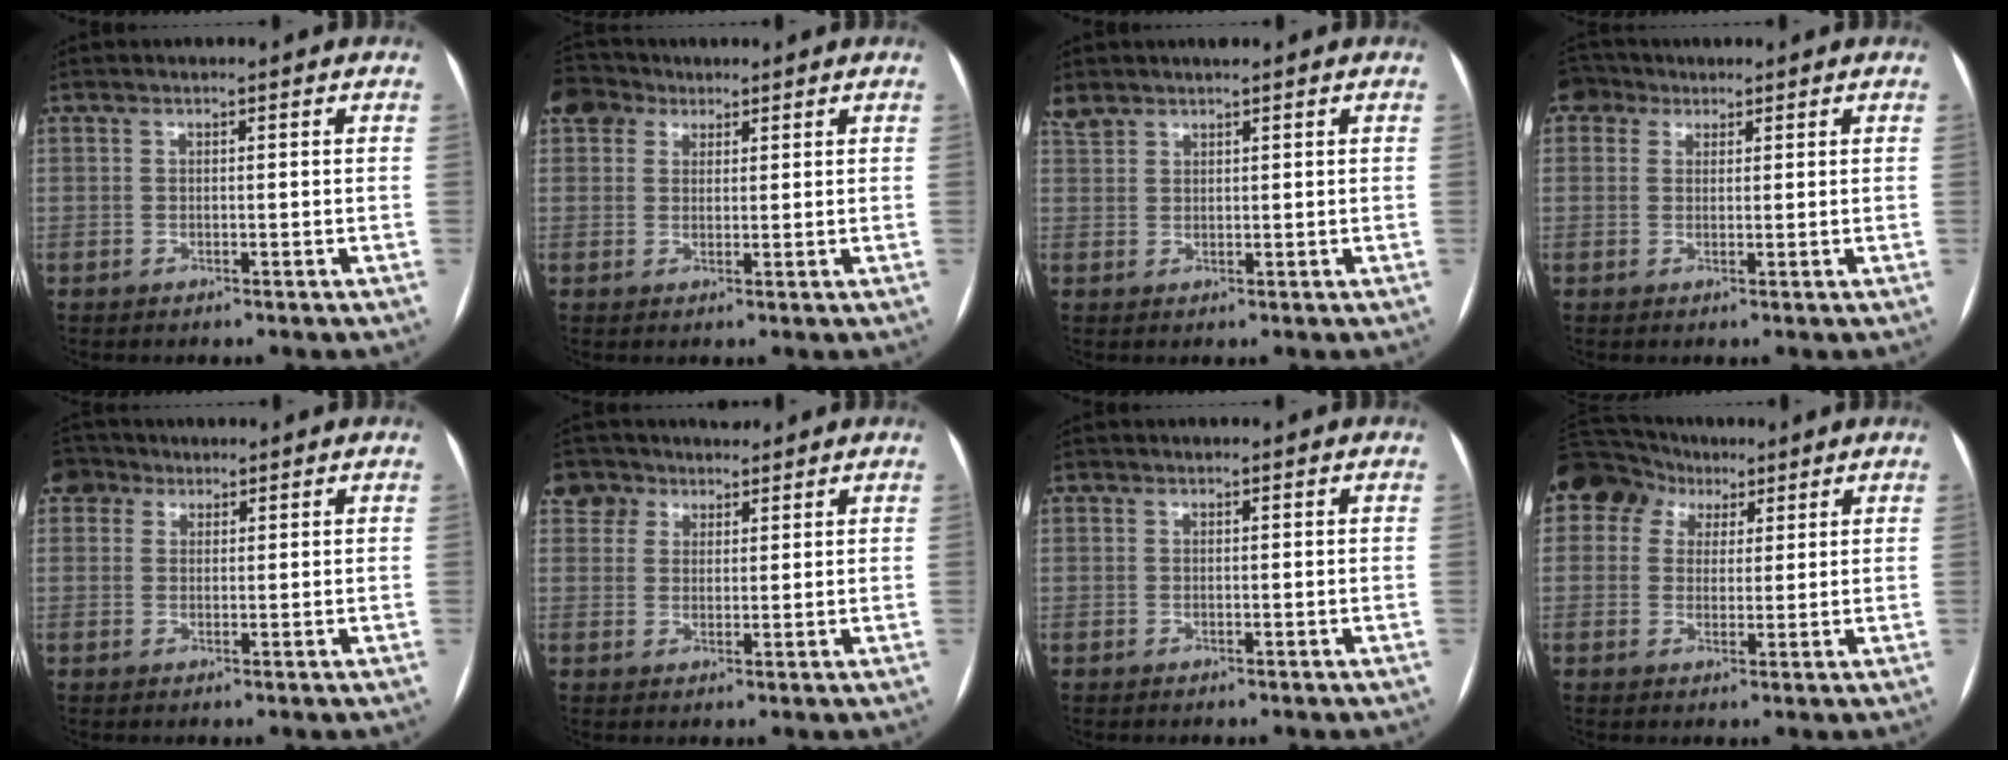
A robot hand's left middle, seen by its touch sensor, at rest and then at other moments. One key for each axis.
{"total": 4.8, "fx": 3.4, "fy": 3.2, "fz": 1.0, "tx": -0.028, "ty": 0.025, "tz": 0.065}
{"total": 3.1, "fx": 2.8, "fy": 1.0, "fz": 0.9, "tx": -0.022, "ty": 0.015, "tz": 0.053}
{"total": 3.4, "fx": 2.2, "fy": 2.6, "fz": 0.5, "tx": -0.013, "ty": 0.022, "tz": 0.038}
{"total": 3.4, "fx": 2.2, "fy": 2.6, "fz": 0.4, "tx": -0.011, "ty": 0.020, "tz": 0.040}
{"total": 5.1, "fx": 3.4, "fy": 3.8, "fz": 0.1, "tx": -0.008, "ty": 0.026, "tz": 0.062}
{"total": 0.0}
{"total": 11.0, "fx": 5.3, "fy": 8.9, "fz": 3.6, "tx": -0.090, "ty": 0.054, "tz": 0.094}